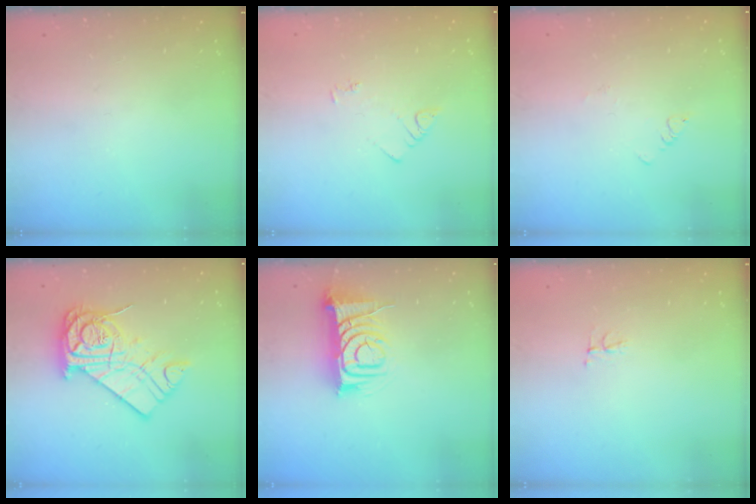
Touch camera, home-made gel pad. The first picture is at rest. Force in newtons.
{"total": 2.9, "press": 2.9, "slide": 0.3}
{"total": 2.1, "press": 2.1, "slide": 0.3}
{"total": 16.1, "press": 16.0, "slide": 1.9}
{"total": 10.2, "press": 10.1, "slide": 1.4}
{"total": 3.9, "press": 3.9, "slide": 0.3}